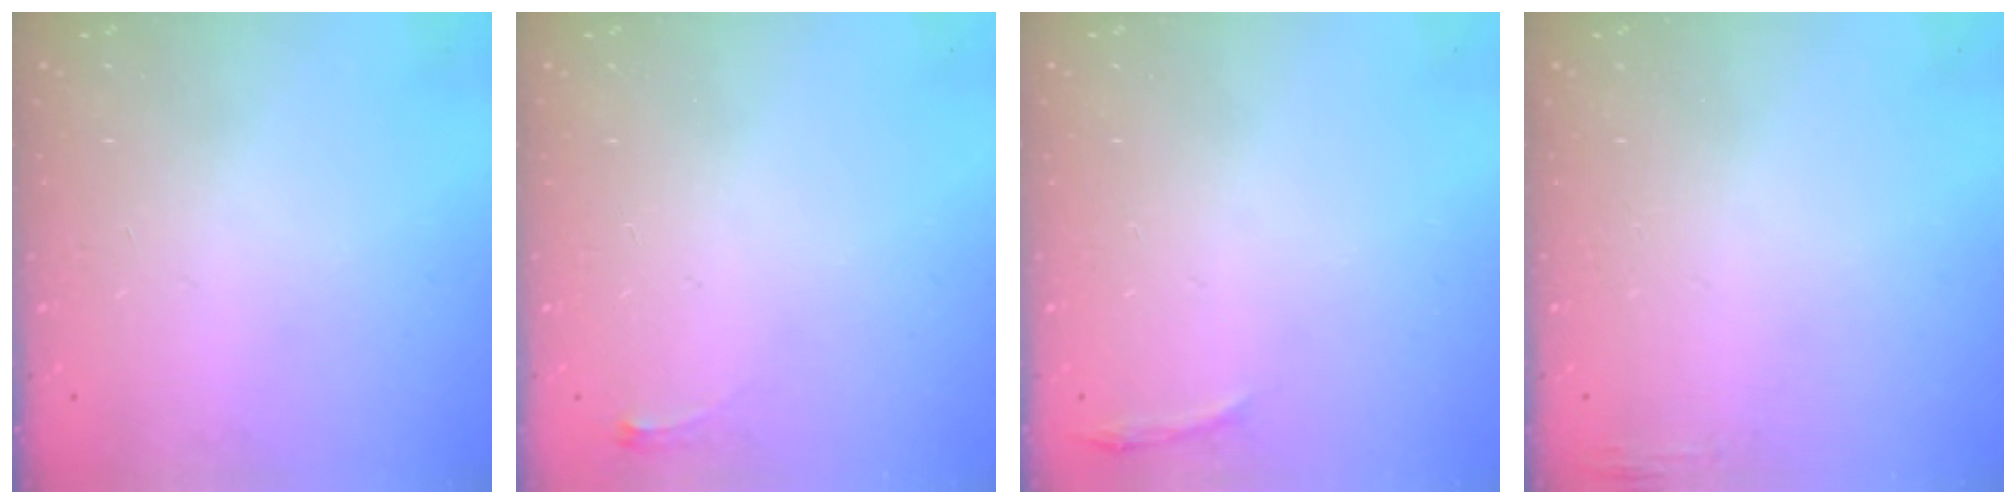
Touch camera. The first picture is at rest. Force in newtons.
{"total": 2.8, "press": 2.8, "slide": 0.4}
{"total": 3.0, "press": 1.9, "slide": 2.3}
{"total": 3.1, "press": 3.0, "slide": 0.8}